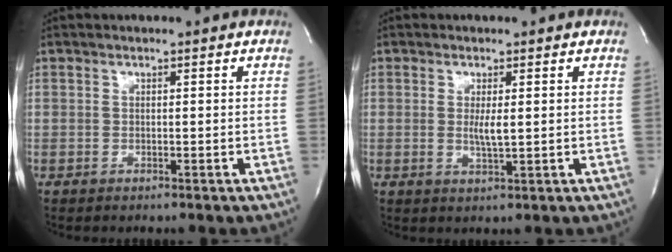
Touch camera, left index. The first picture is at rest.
{"total": 2.4, "force": [0.1, 0.2, 2.4], "torque": [-0.052, -0.009, 0.003]}